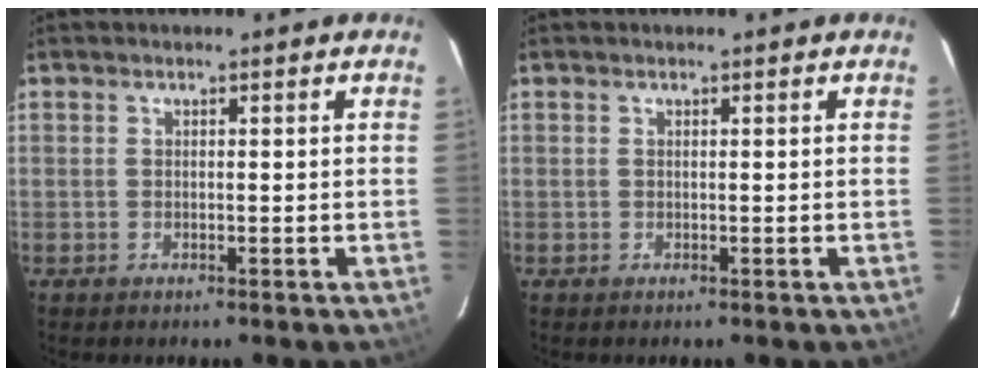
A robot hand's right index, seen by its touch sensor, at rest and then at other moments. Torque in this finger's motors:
{"motor_torque": [-0.08, 0.04, 0.02, 0.00]}